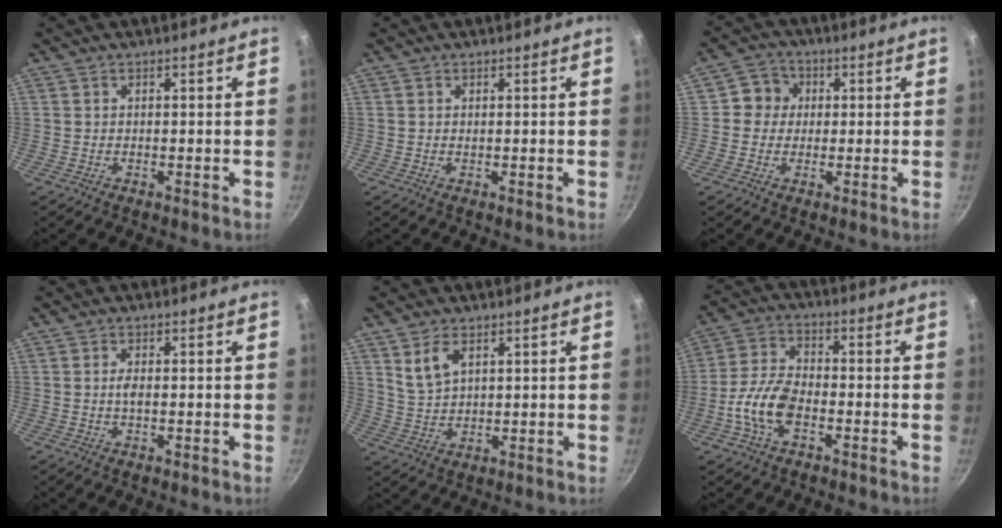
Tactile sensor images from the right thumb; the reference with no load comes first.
{"total": 0.0}
{"total": 5.2, "force": [0.6, 4.9, 1.5], "torque": [0.009, 0.009, -0.004]}
{"total": 1.6, "force": [-0.1, 0.5, 1.5], "torque": [-0.033, 0.002, -0.005]}
{"total": 5.4, "force": [2.8, 2.8, 3.7], "torque": [-0.063, -0.016, 0.063]}
{"total": 9.6, "force": [-3.3, 4.9, 7.6], "torque": [-0.149, 0.029, -0.074]}